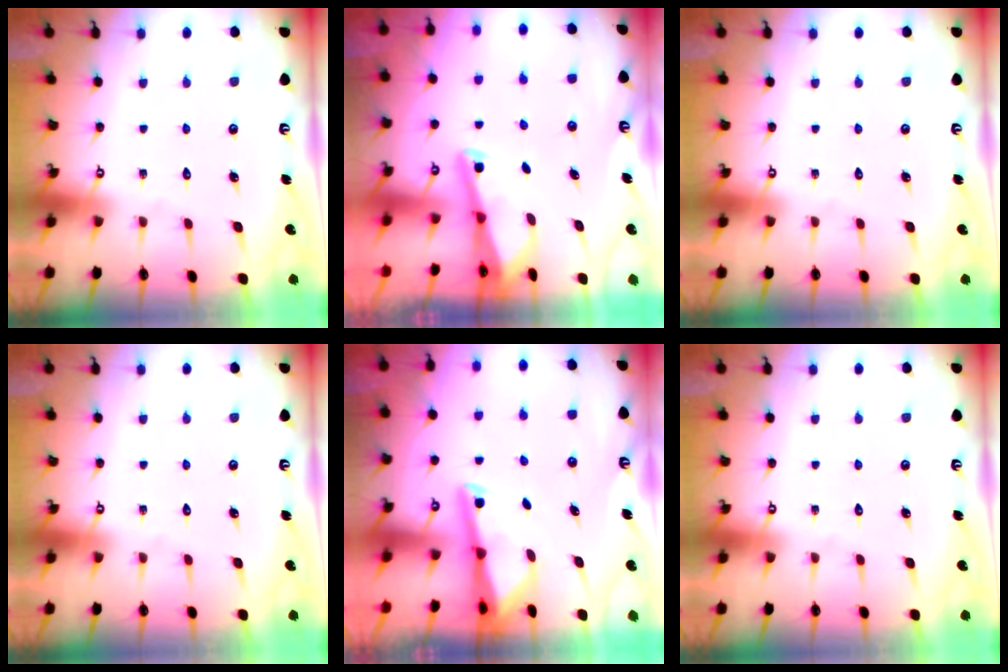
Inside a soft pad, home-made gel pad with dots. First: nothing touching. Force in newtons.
{"total": 2.2, "press": 2.2, "slide": 0.3}
{"total": 0.0}
{"total": 0.0}
{"total": 3.0, "press": 3.0, "slide": 0.3}
{"total": 0.0}